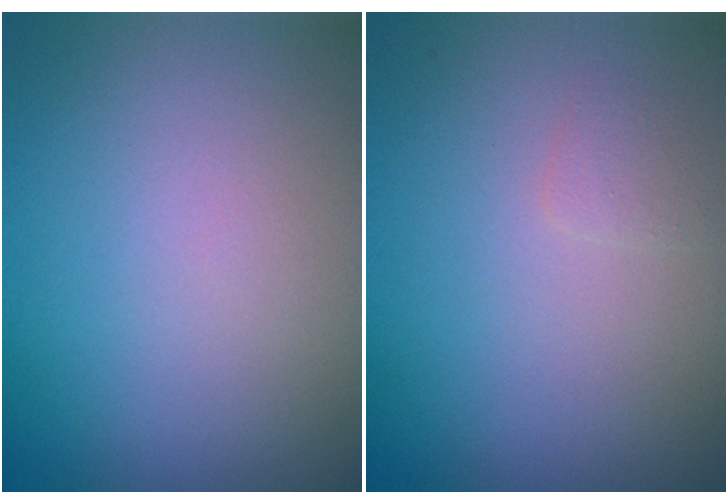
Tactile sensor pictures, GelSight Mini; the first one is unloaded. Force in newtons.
{"total": 0.8, "press": 0.8, "slide": 0.1}